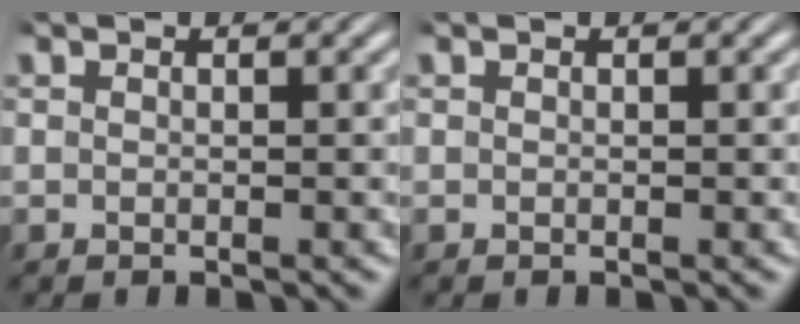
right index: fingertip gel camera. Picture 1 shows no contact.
{"total": 0.0}